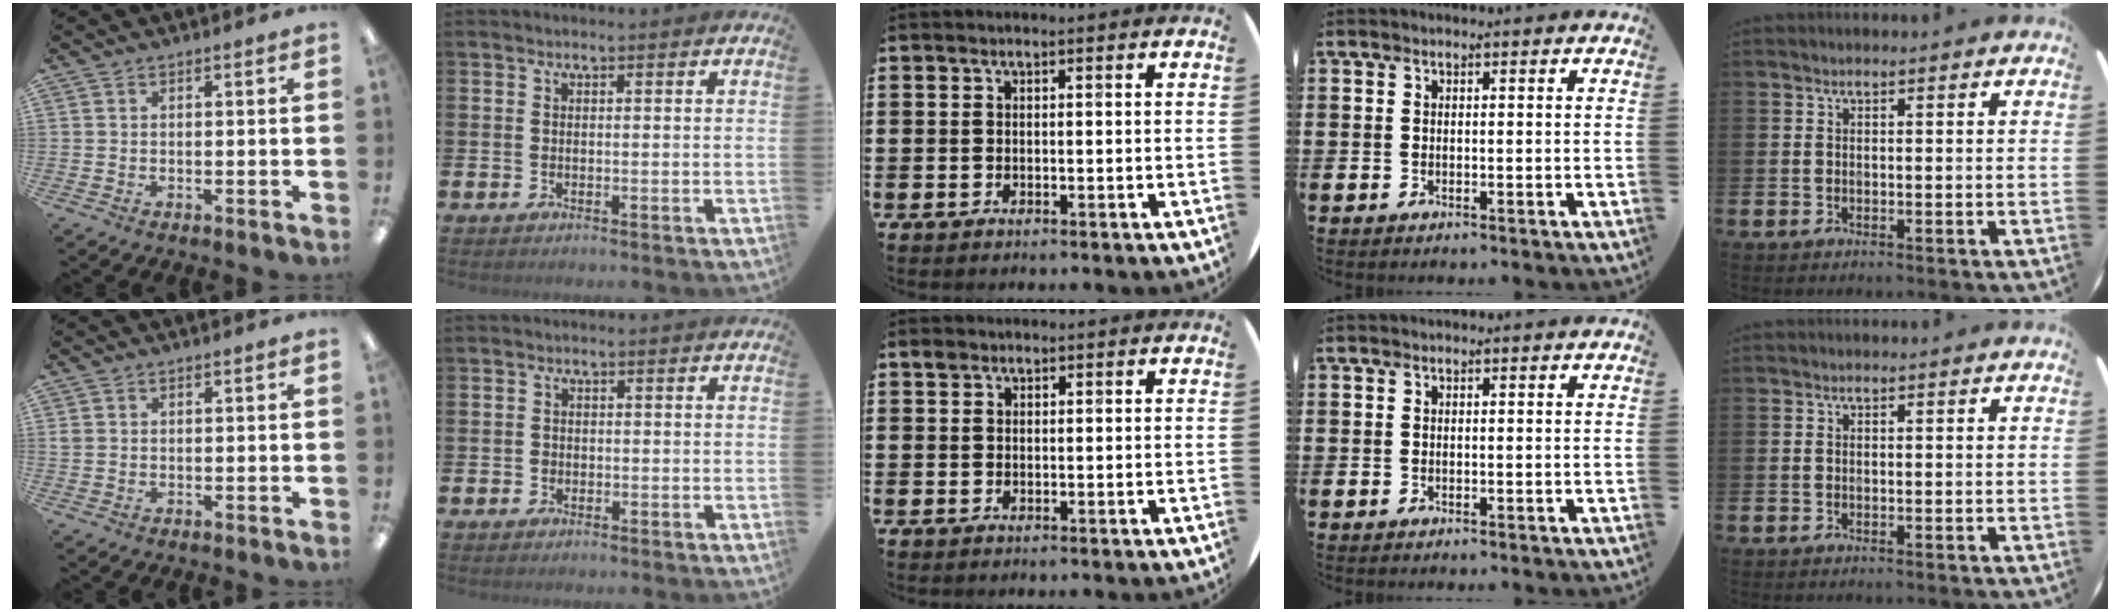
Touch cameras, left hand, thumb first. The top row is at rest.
{"thumb": {"total": 0.9, "force": [0.5, 0.7, 0.4], "torque": [-0.009, 0.003, 0.009]}, "index": {"total": 0.8, "force": [-0.2, 0.8, 0.1], "torque": [0.001, 0.003, -0.008]}, "middle": {"total": 1.1, "force": [0.8, 0.7, 0.2], "torque": [0.004, 0.001, 0.013]}}